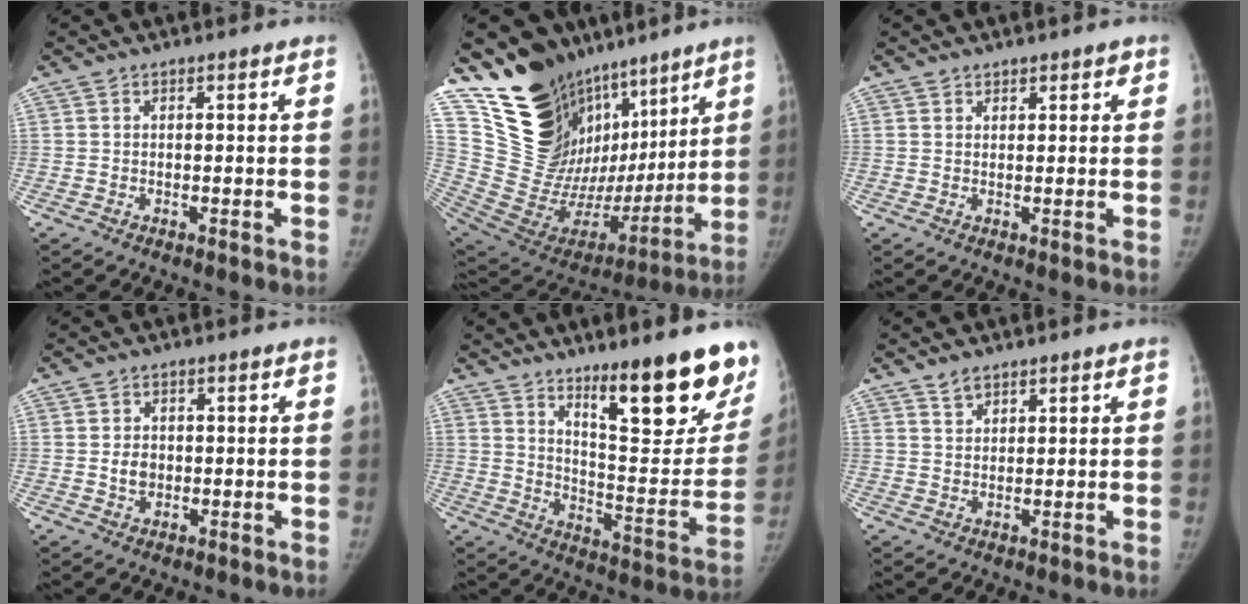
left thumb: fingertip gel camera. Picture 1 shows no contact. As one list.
[{"total": 30.1, "force": [16.5, 18.5, 17.1], "torque": [-0.225, -0.043, 0.302]}, {"total": 1.9, "force": [1.3, 1.3, 0.2], "torque": [0.020, -0.005, 0.013]}, {"total": 3.3, "force": [-0.1, 2.8, 1.8], "torque": [-0.017, 0.002, 0.000]}, {"total": 22.2, "force": [14.2, 5.1, 16.3], "torque": [-0.184, -0.108, 0.218]}, {"total": 2.8, "force": [2.2, 1.6, 0.8], "torque": [-0.002, -0.013, 0.041]}]